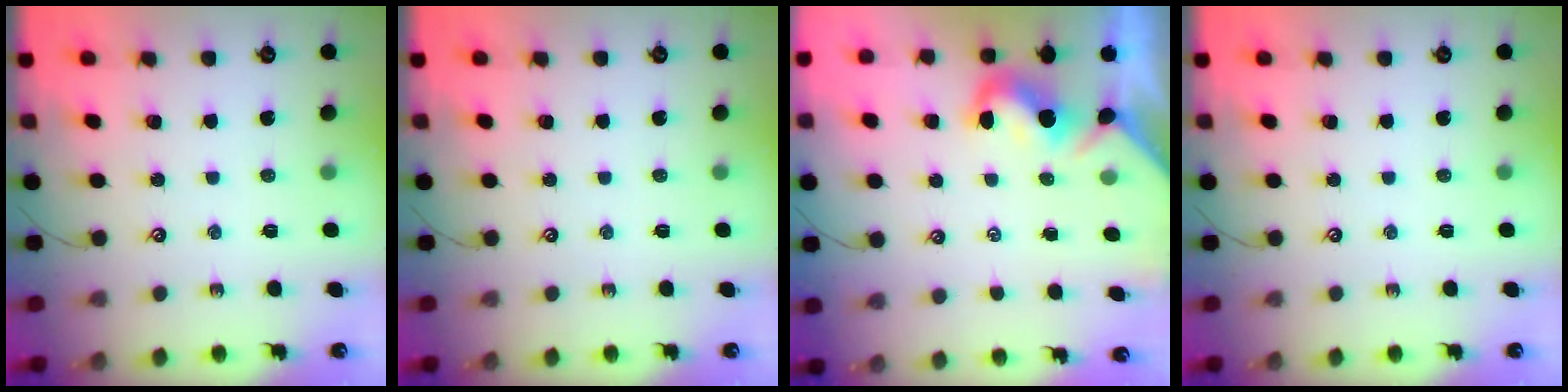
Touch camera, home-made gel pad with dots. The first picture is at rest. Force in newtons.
{"total": 0.0}
{"total": 1.9, "press": 1.9, "slide": 0.6}
{"total": 0.0}